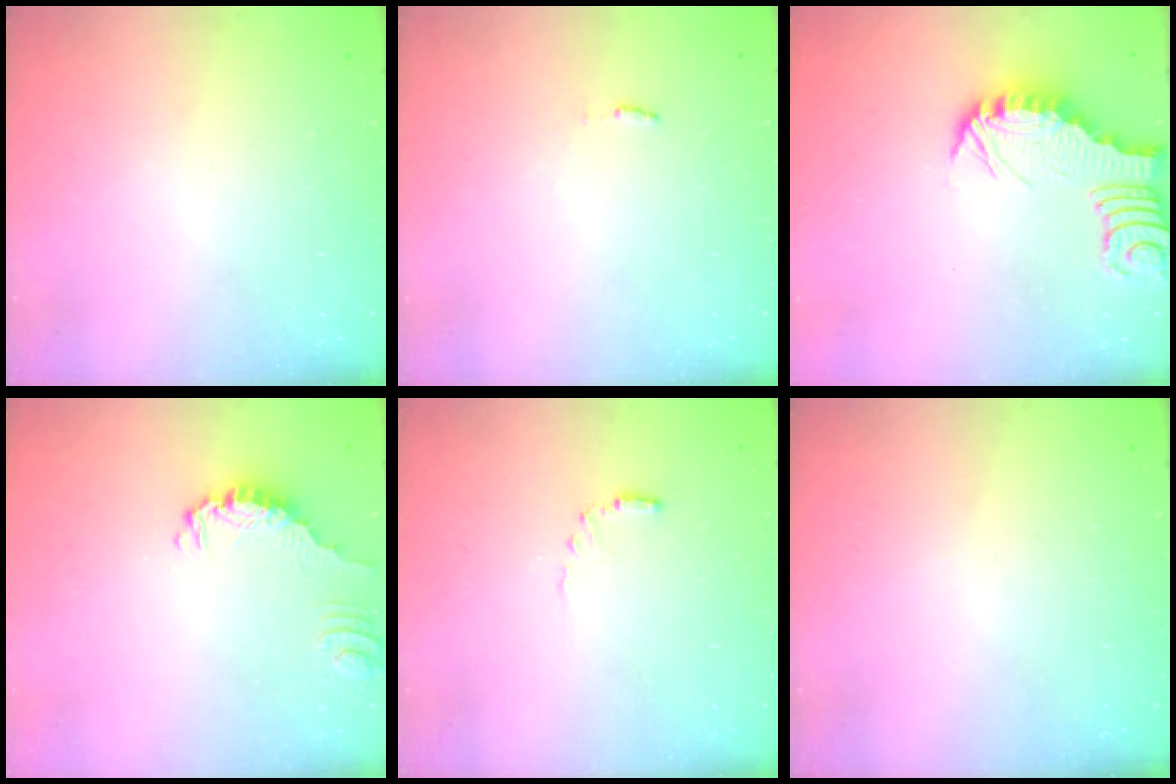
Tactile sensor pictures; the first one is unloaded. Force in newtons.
{"total": 2.9, "press": 2.9, "slide": 0.3}
{"total": 2.7, "press": 2.7, "slide": 0.1}
{"total": 0.6, "press": 0.6, "slide": 0.2}
{"total": 3.7, "press": 3.6, "slide": 0.6}
{"total": 0.0}